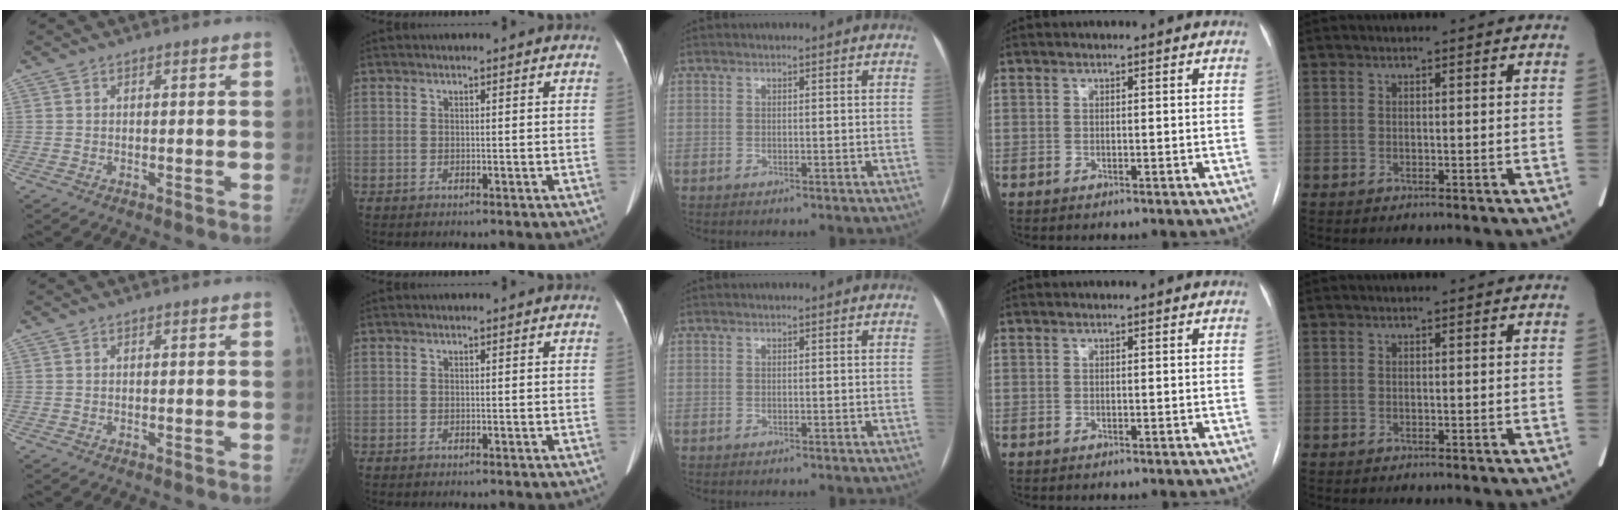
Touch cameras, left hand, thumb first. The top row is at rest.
{}